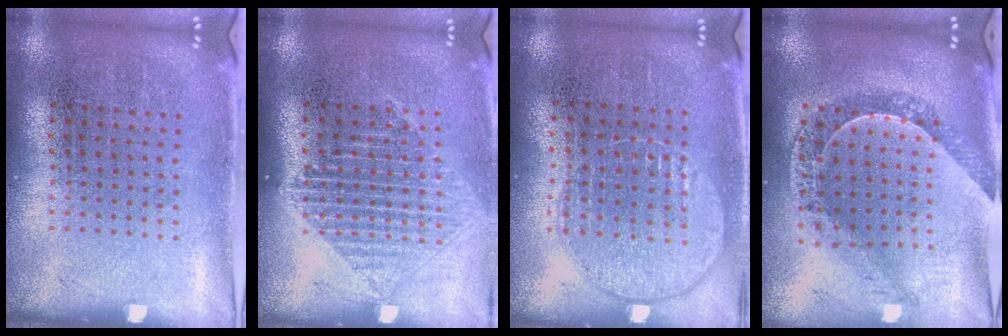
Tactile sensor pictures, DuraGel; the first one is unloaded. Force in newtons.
{"total": 1.4, "press": 1.3, "slide": 0.6}
{"total": 0.9, "press": 0.9, "slide": 0.4}
{"total": 1.0, "press": 1.0, "slide": 0.2}